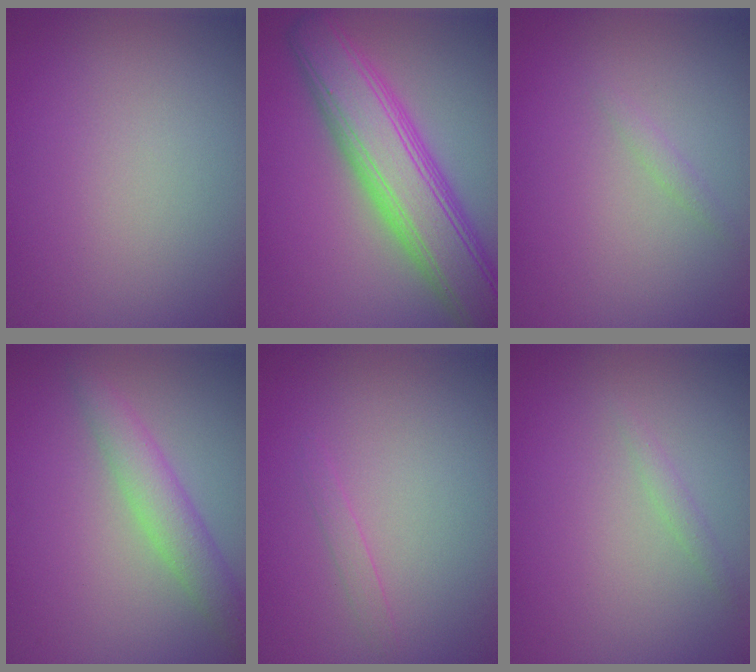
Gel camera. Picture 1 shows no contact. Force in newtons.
{"total": 8.8, "press": 8.8, "slide": 0.5}
{"total": 0.7, "press": 0.7, "slide": 0.1}
{"total": 2.4, "press": 2.4, "slide": 0.2}
{"total": 0.7, "press": 0.7, "slide": 0.1}
{"total": 0.8, "press": 0.8, "slide": 0.0}